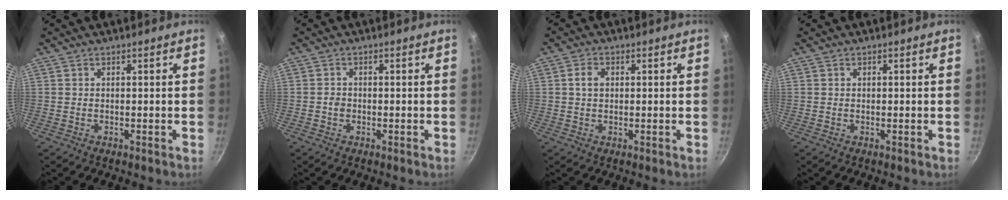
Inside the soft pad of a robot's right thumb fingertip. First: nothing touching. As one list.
[{"total": 1.5, "force": [-0.4, 1.3, 0.6], "torque": [-0.006, 0.008, -0.006]}, {"total": 3.0, "force": [0.6, 2.2, 1.9], "torque": [-0.025, 0.005, 0.008]}, {"total": 0.0}]